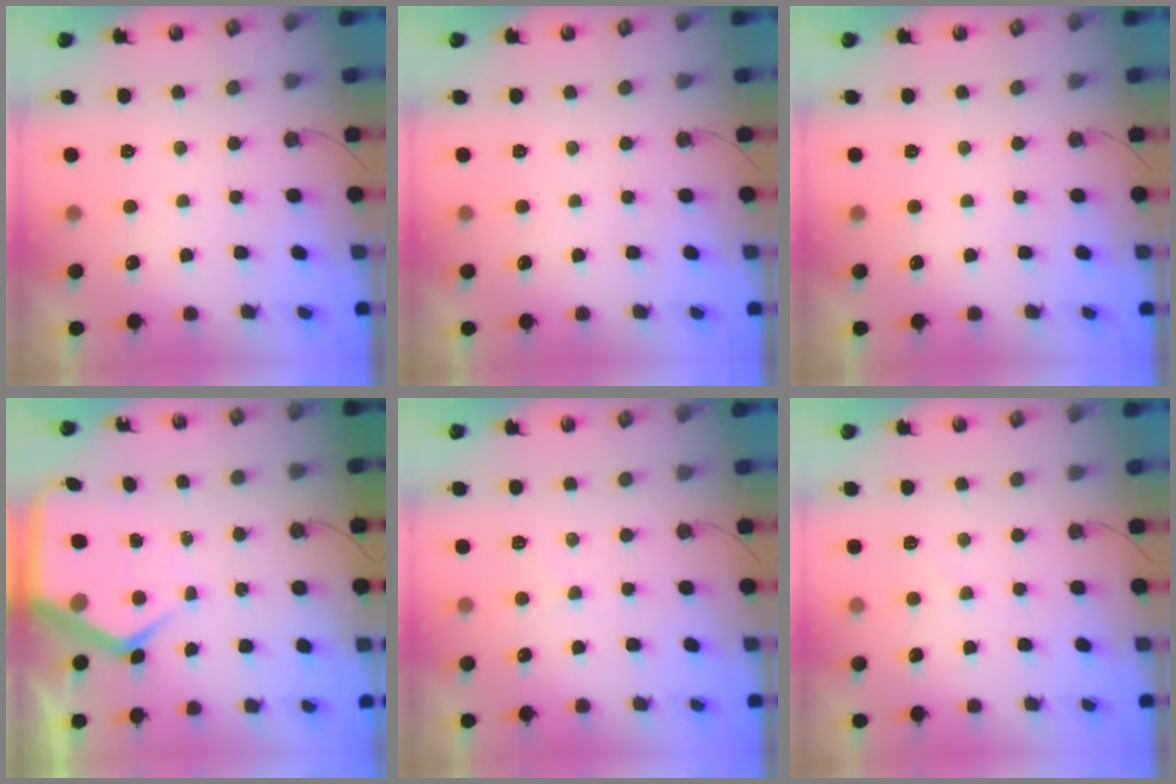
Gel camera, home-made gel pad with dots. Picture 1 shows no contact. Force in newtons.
{"total": 0.0}
{"total": 0.0}
{"total": 8.6, "press": 8.5, "slide": 0.9}
{"total": 3.6, "press": 3.6, "slide": 0.5}
{"total": 5.8, "press": 5.8, "slide": 0.6}